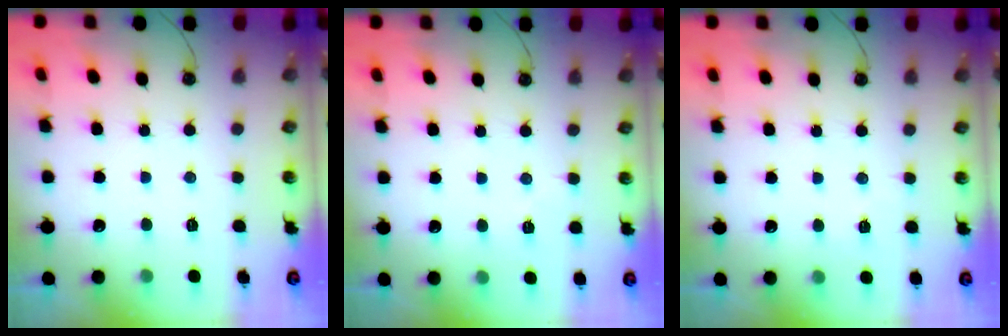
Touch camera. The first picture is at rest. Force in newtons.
{"total": 2.6, "press": 2.2, "slide": 1.5}
{"total": 2.9, "press": 1.6, "slide": 2.4}